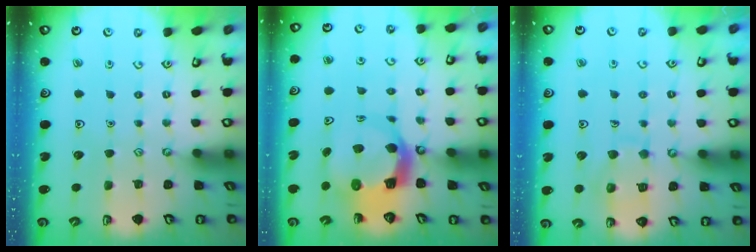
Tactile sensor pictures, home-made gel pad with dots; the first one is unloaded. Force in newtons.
{"total": 9.2, "press": 9.1, "slide": 1.2}
{"total": 9.9, "press": 9.8, "slide": 1.0}